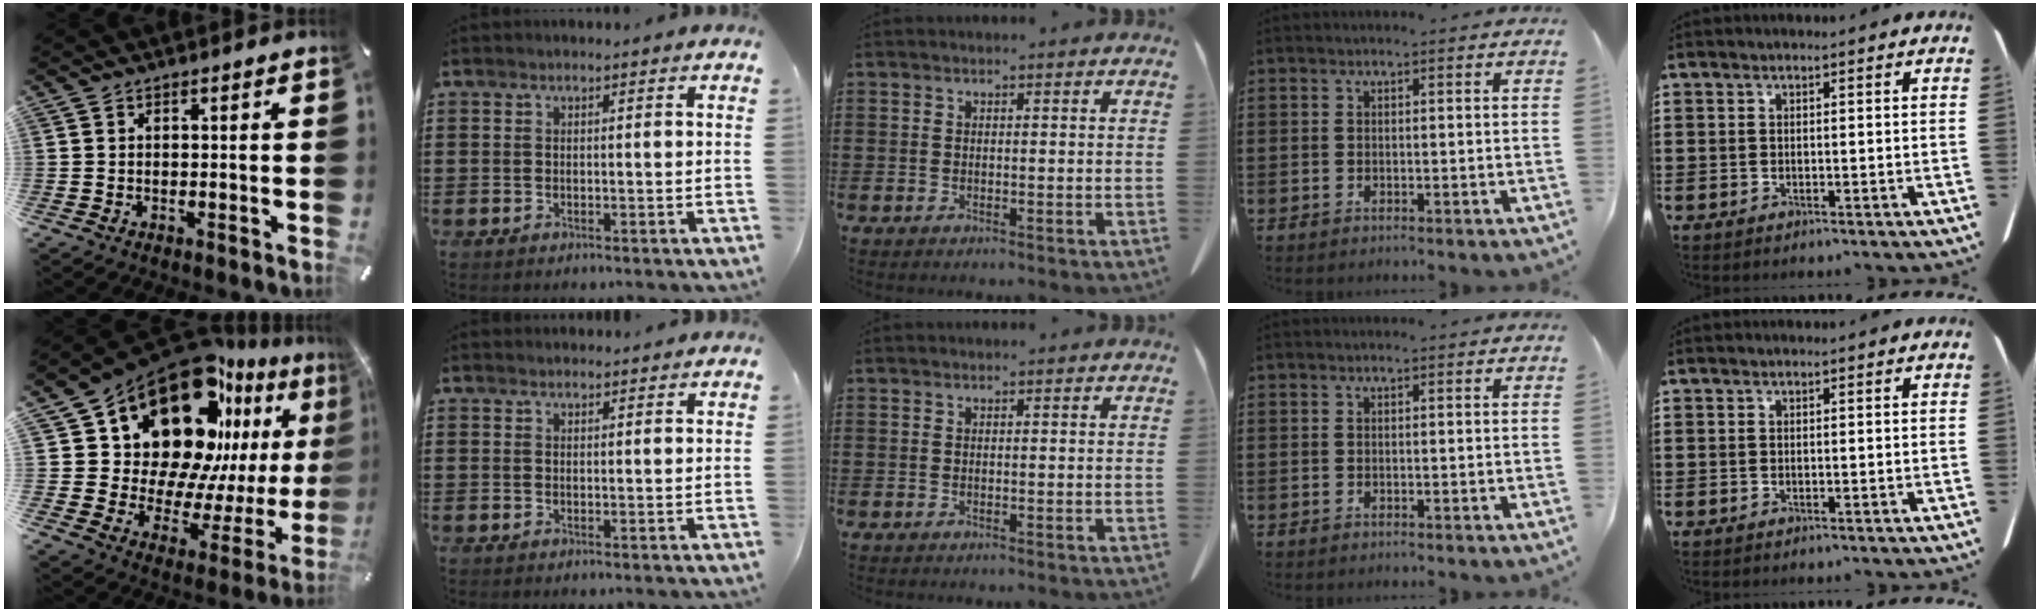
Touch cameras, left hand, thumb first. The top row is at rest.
{"thumb": {"total": 24.0, "force": [15.0, 13.7, 12.9], "torque": [-0.217, -0.136, 0.268]}, "index": {"total": 1.2, "force": [1.2, 0.1, 0.0], "torque": [-0.002, 0.000, 0.024]}}